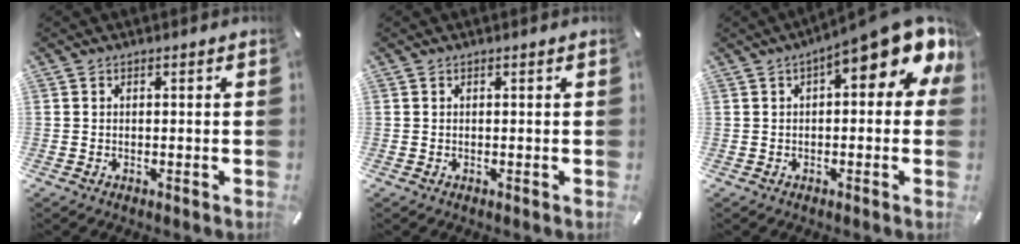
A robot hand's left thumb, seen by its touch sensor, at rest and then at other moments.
{"total": 0.0}
{"total": 12.6, "force": [5.6, 3.8, 10.6], "torque": [-0.139, -0.043, 0.089]}